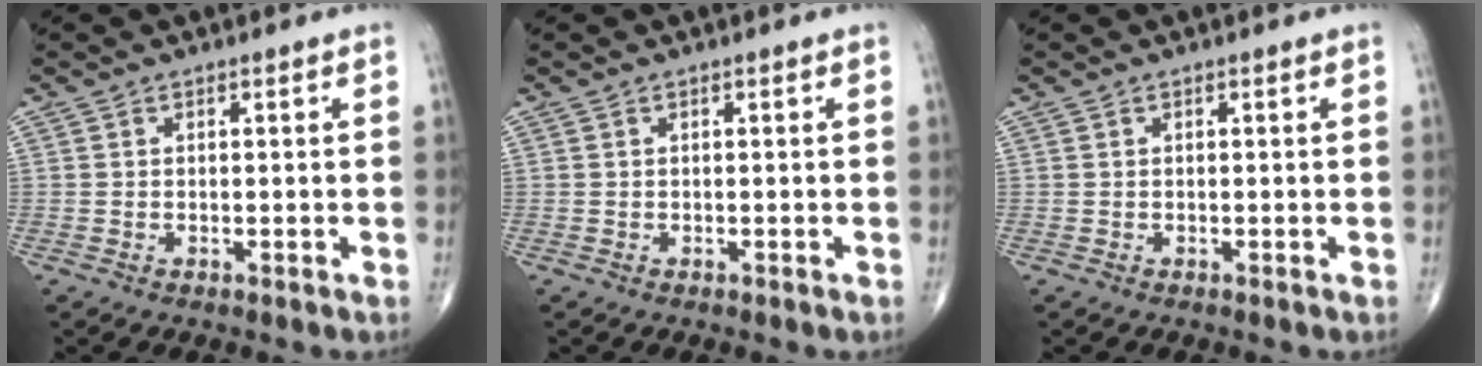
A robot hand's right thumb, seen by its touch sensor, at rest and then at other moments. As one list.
[{"total": 0.0}, {"total": 0.0}]